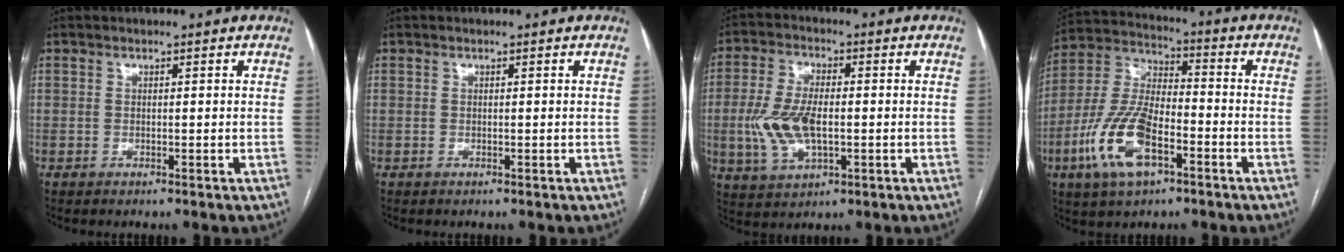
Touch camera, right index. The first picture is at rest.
{"total": 0.0}
{"total": 9.6, "force": [-1.2, 4.3, 8.5], "torque": [-0.190, 0.005, -0.018]}
{"total": 14.0, "force": [-5.7, 5.5, 11.6], "torque": [-0.262, 0.005, -0.106]}